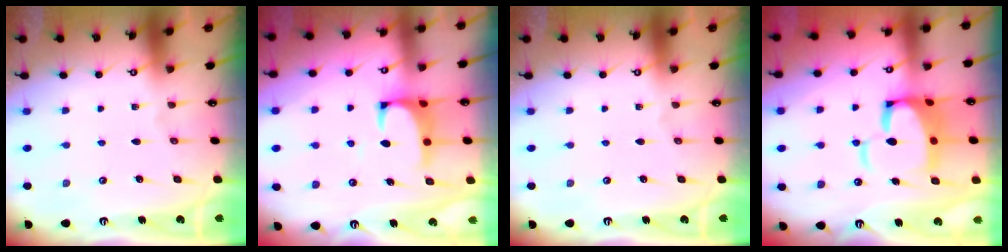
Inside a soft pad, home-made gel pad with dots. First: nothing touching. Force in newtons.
{"total": 1.6, "press": 1.4, "slide": 0.7}
{"total": 0.0}
{"total": 10.1, "press": 10.0, "slide": 1.4}